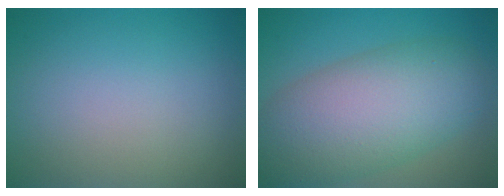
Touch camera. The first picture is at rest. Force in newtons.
{"total": 10.0, "press": 10.0, "slide": 0.6}